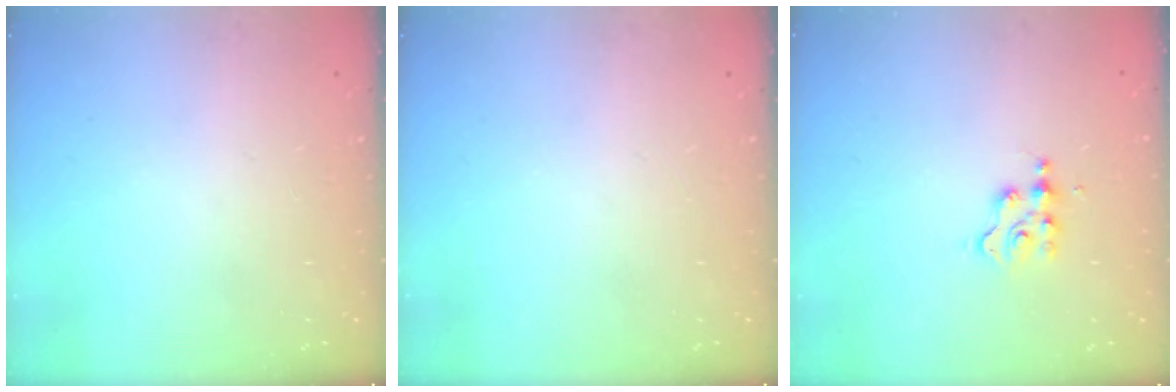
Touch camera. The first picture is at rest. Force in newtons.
{"total": 0.0}
{"total": 2.9, "press": 2.9, "slide": 0.2}